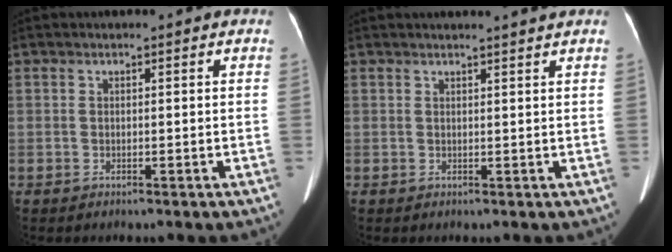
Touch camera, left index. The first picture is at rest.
{"total": 2.7, "force": [2.5, -0.7, 0.8], "torque": [-0.013, 0.001, 0.030]}